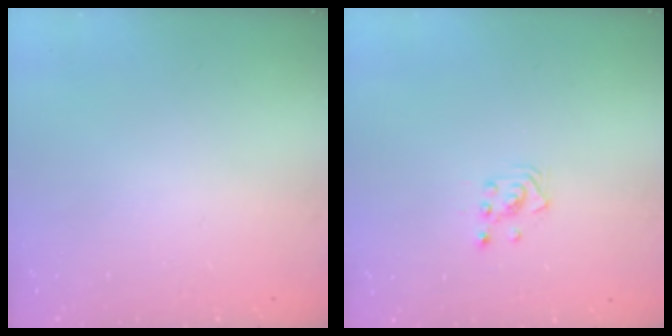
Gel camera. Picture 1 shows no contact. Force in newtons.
{"total": 2.9, "press": 2.8, "slide": 0.3}